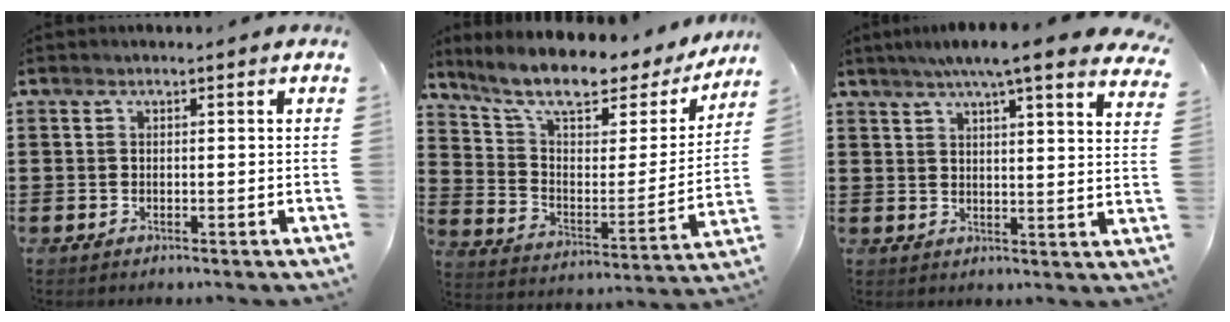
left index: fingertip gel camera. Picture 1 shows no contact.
{"total": 10.0, "force": [8.0, 2.4, 5.4], "torque": [-0.123, -0.050, 0.134]}
{"total": 7.0, "force": [5.8, 0.2, 3.9], "torque": [-0.085, -0.017, 0.100]}